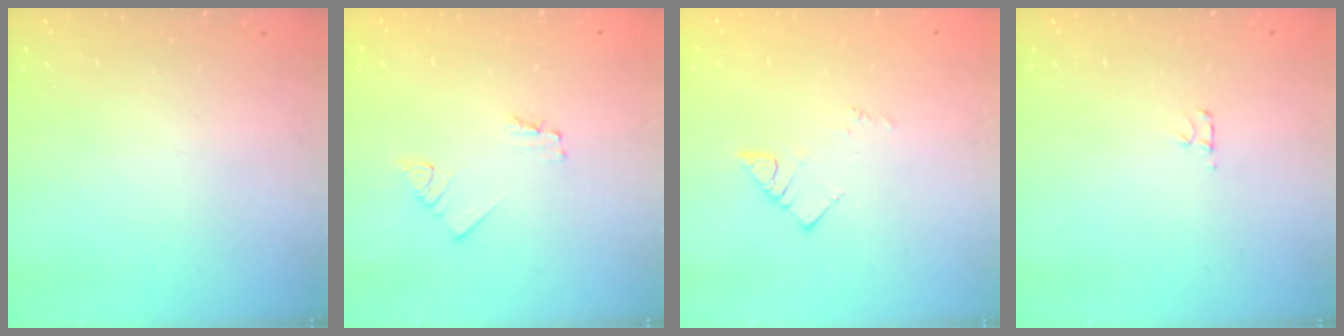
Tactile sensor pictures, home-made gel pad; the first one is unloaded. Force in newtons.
{"total": 1.2, "press": 1.2, "slide": 0.0}
{"total": 4.5, "press": 4.5, "slide": 0.4}
{"total": 3.1, "press": 3.1, "slide": 0.4}